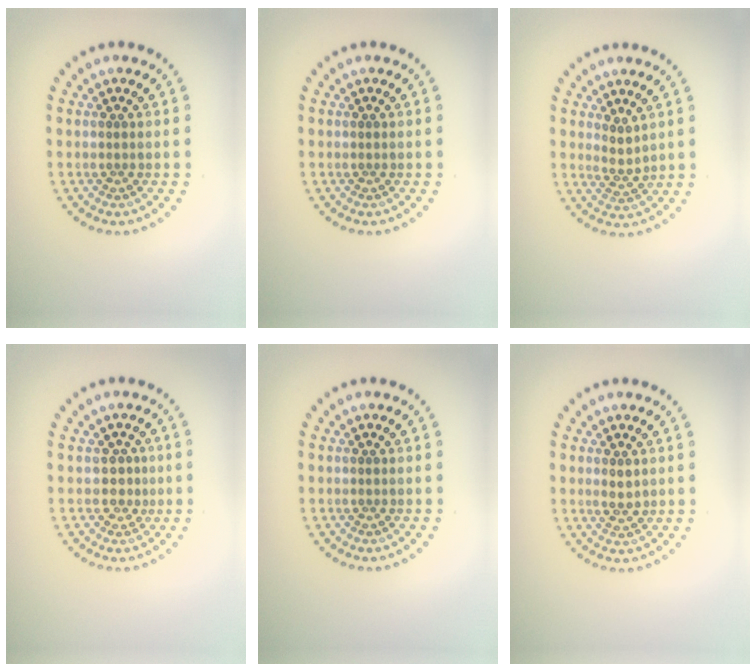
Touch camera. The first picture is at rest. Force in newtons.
{"total": 0.0}
{"total": 1.8, "press": 1.4, "slide": 1.1}
{"total": 1.7, "press": 1.3, "slide": 1.2}
{"total": 0.0}
{"total": 1.4, "press": 1.3, "slide": 0.3}